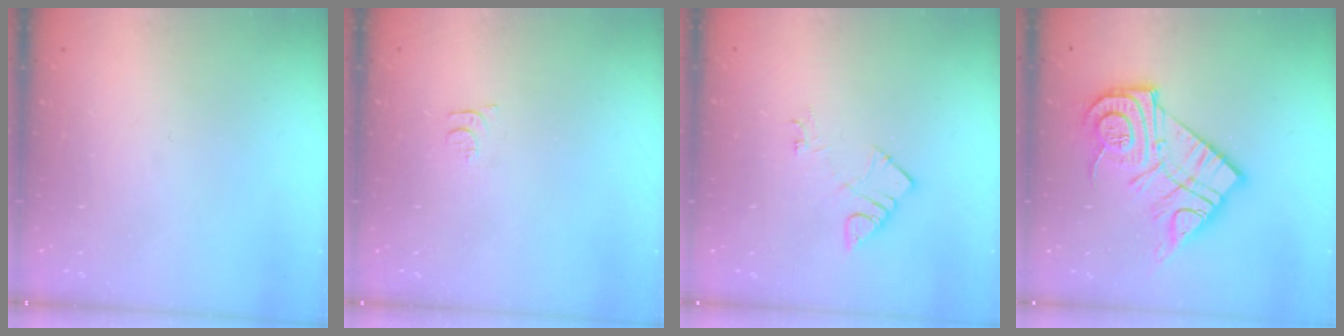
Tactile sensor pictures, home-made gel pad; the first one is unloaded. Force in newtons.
{"total": 4.1, "press": 4.1, "slide": 0.6}
{"total": 5.0, "press": 4.9, "slide": 0.8}
{"total": 18.5, "press": 18.5, "slide": 1.5}